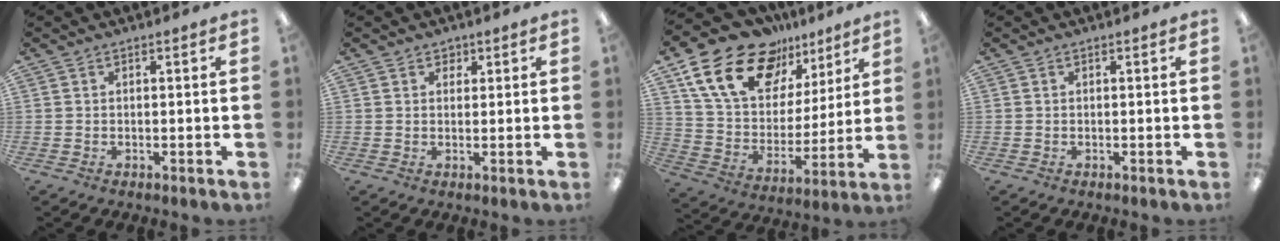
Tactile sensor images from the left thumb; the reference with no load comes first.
{"total": 1.9, "force": [1.3, 1.4, 0.3], "torque": [0.000, -0.001, 0.022]}
{"total": 20.7, "force": [12.9, 12.5, 10.1], "torque": [-0.178, -0.064, 0.236]}
{"total": 0.0}